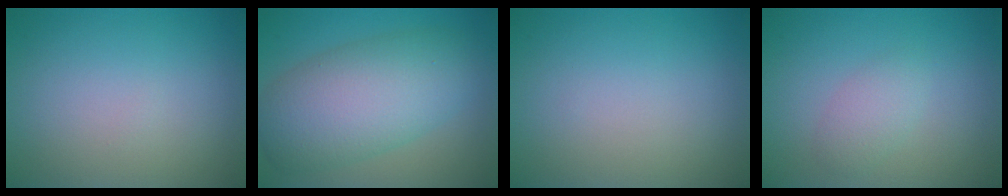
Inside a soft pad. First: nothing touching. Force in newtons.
{"total": 8.5, "press": 8.5, "slide": 0.3}
{"total": 0.0}
{"total": 1.8, "press": 1.8, "slide": 0.2}